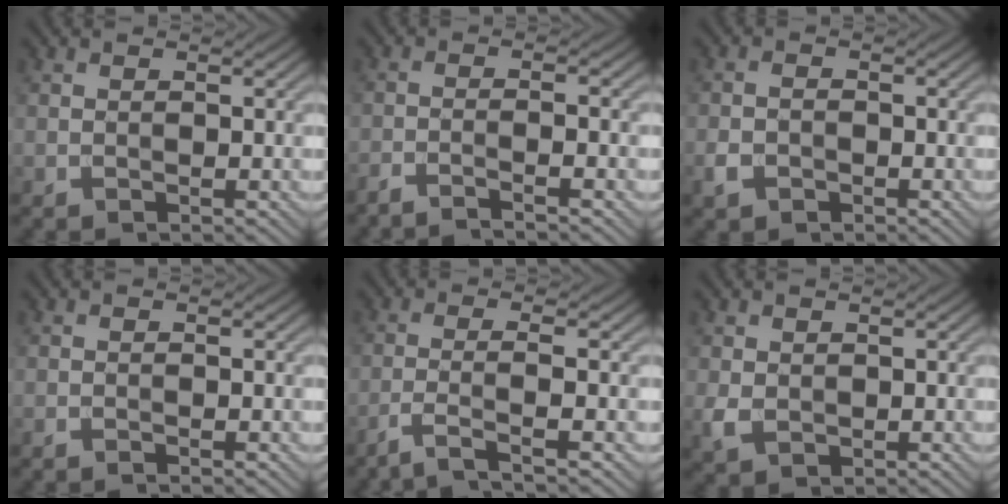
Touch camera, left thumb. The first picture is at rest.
{"total": 3.4, "force": [-2.5, 0.2, 2.2], "torque": [-0.026, 0.002, -0.063]}
{"total": 2.4, "force": [-1.4, 1.7, 1.2], "torque": [-0.025, -0.003, -0.032]}
{"total": 0.6, "force": [-0.5, 0.0, 0.3], "torque": [-0.005, 0.000, -0.011]}
{"total": 3.8, "force": [-2.3, 0.4, 3.0], "torque": [-0.045, 0.008, -0.067]}
{"total": 2.5, "force": [0.1, 2.0, 1.5], "torque": [-0.038, -0.004, 0.005]}